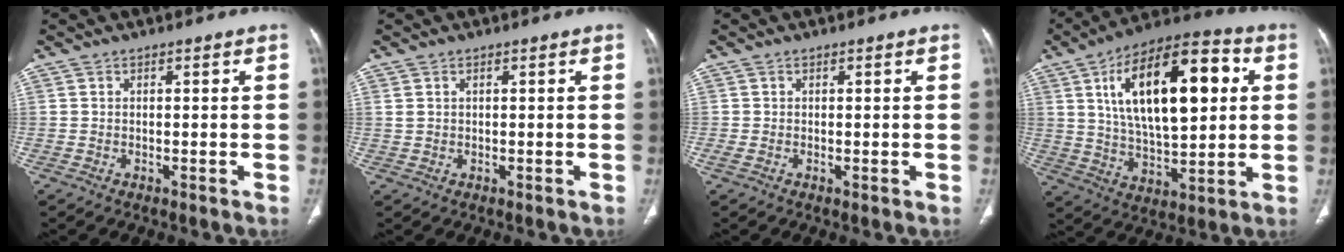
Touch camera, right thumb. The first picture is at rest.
{"total": 1.3, "force": [0.5, 0.8, 0.8], "torque": [-0.023, 0.008, 0.018]}
{"total": 1.0, "force": [-0.2, 0.5, 0.9], "torque": [-0.022, -0.005, -0.002]}
{"total": 24.0, "force": [6.2, 10.9, 20.5], "torque": [-0.311, 0.002, 0.097]}